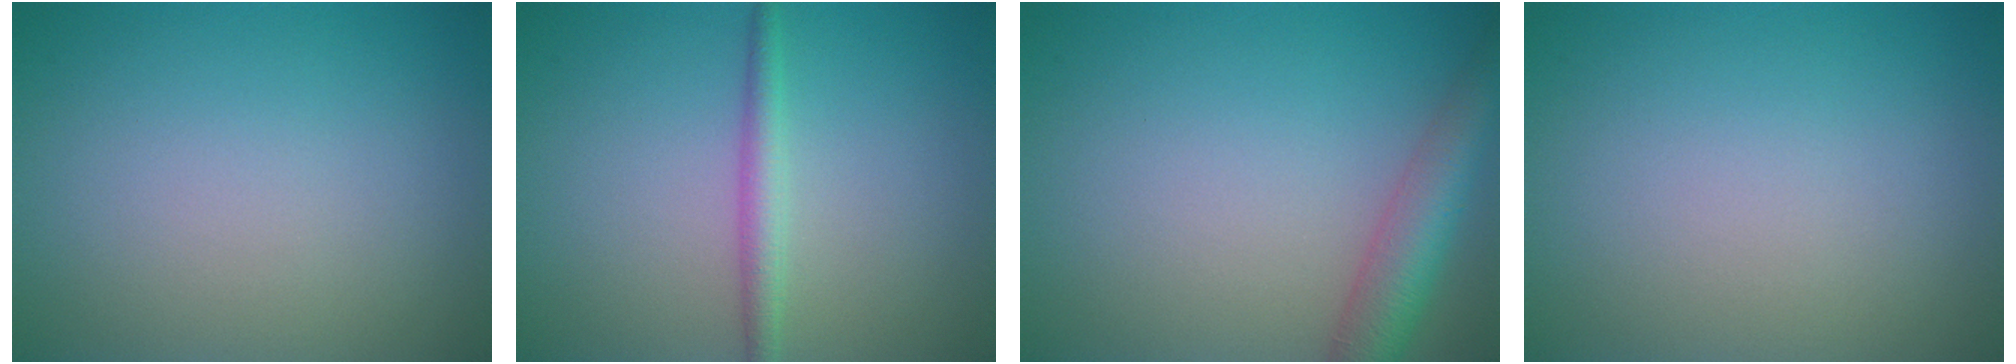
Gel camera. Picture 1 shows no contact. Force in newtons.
{"total": 2.0, "press": 2.0, "slide": 0.0}
{"total": 4.5, "press": 4.5, "slide": 0.3}
{"total": 0.0}